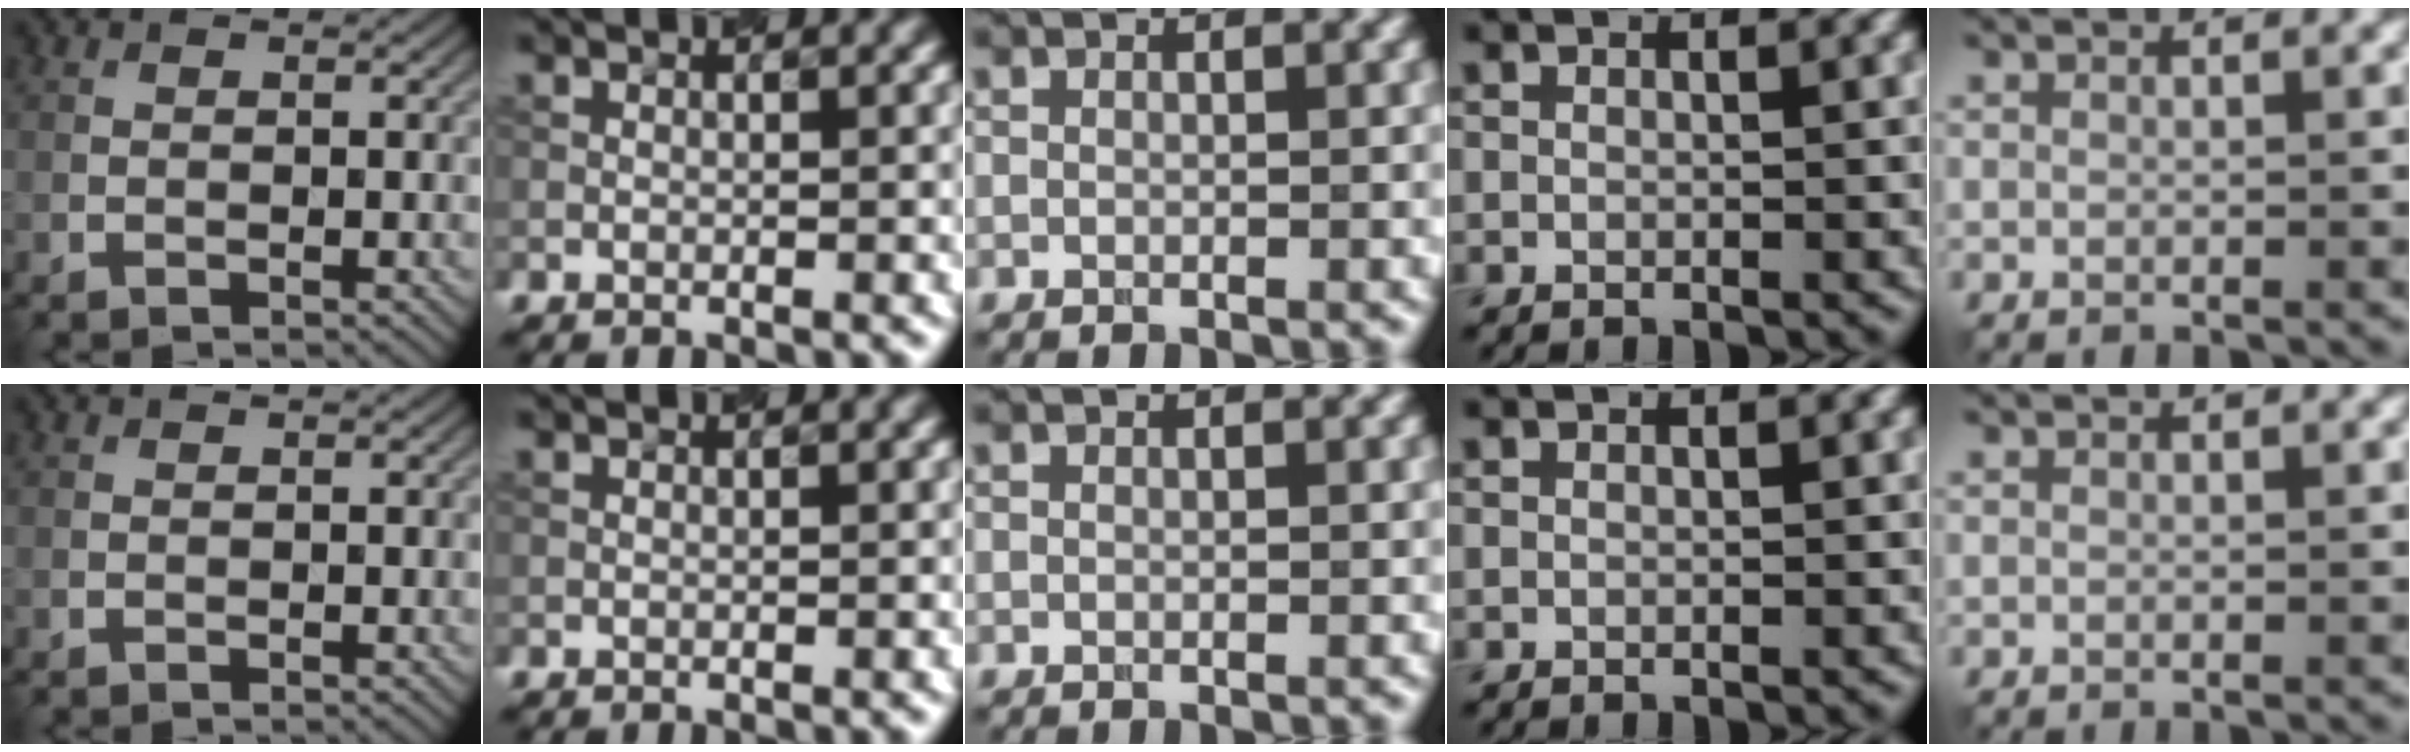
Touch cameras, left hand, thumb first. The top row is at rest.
{}